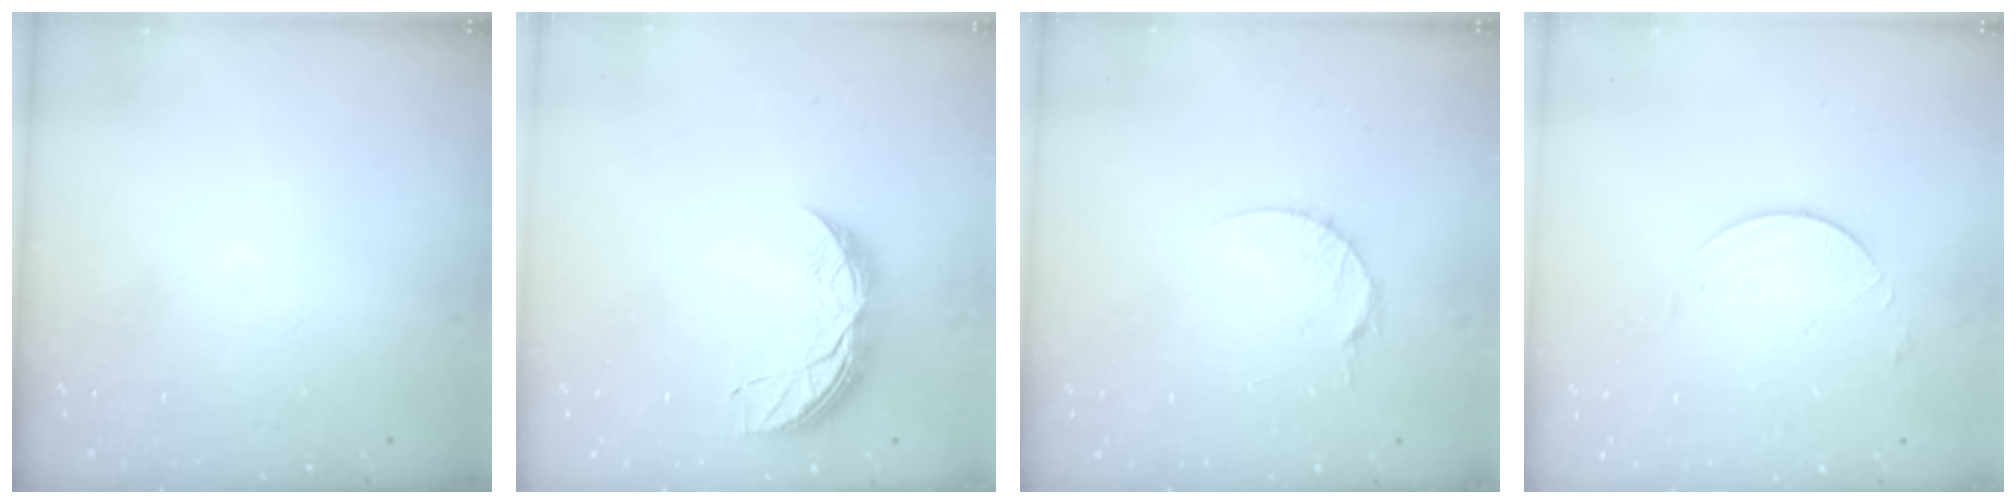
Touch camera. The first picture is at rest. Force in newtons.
{"total": 8.1, "press": 8.0, "slide": 0.5}
{"total": 4.7, "press": 4.7, "slide": 0.6}
{"total": 3.2, "press": 3.2, "slide": 0.3}